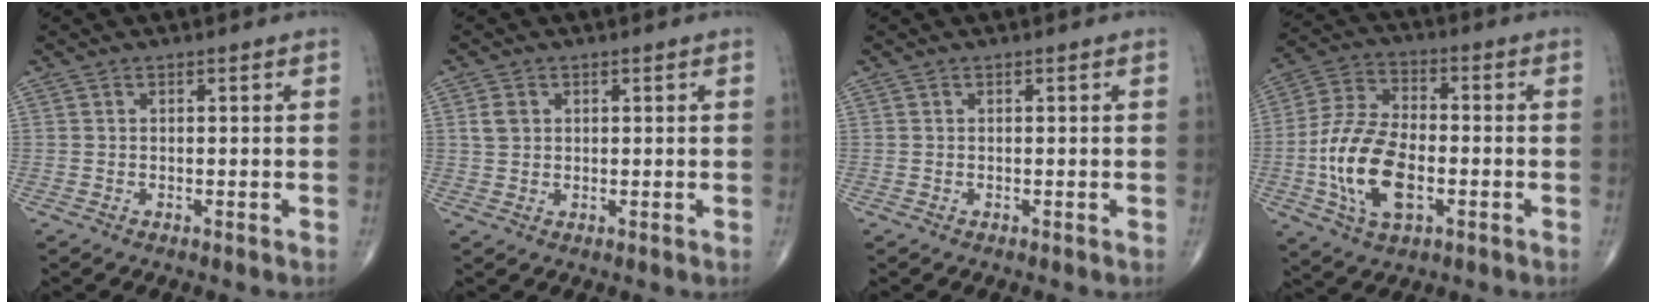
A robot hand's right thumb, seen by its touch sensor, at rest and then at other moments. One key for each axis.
{"total": 2.6, "fx": 0.7, "fy": 2.0, "fz": 1.4, "tx": -0.023, "ty": 0.002, "tz": 0.018}
{"total": 0.0}
{"total": 15.5, "fx": -3.5, "fy": 8.4, "fz": 12.6, "tx": -0.250, "ty": 0.018, "tz": -0.065}